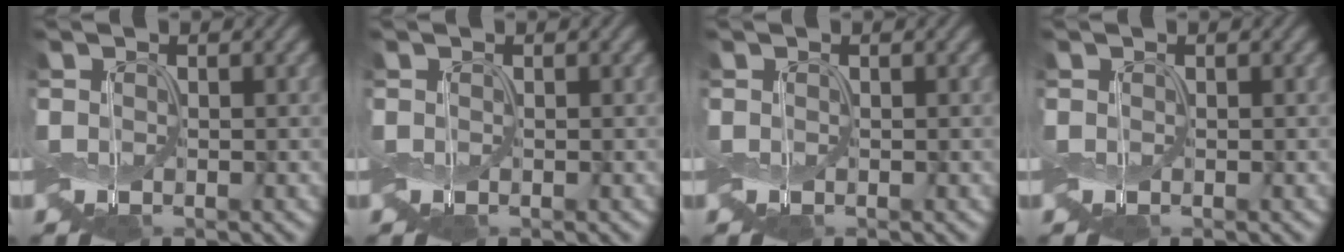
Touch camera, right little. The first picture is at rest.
{"total": 0.0}
{"total": 0.0}
{"total": 0.0}